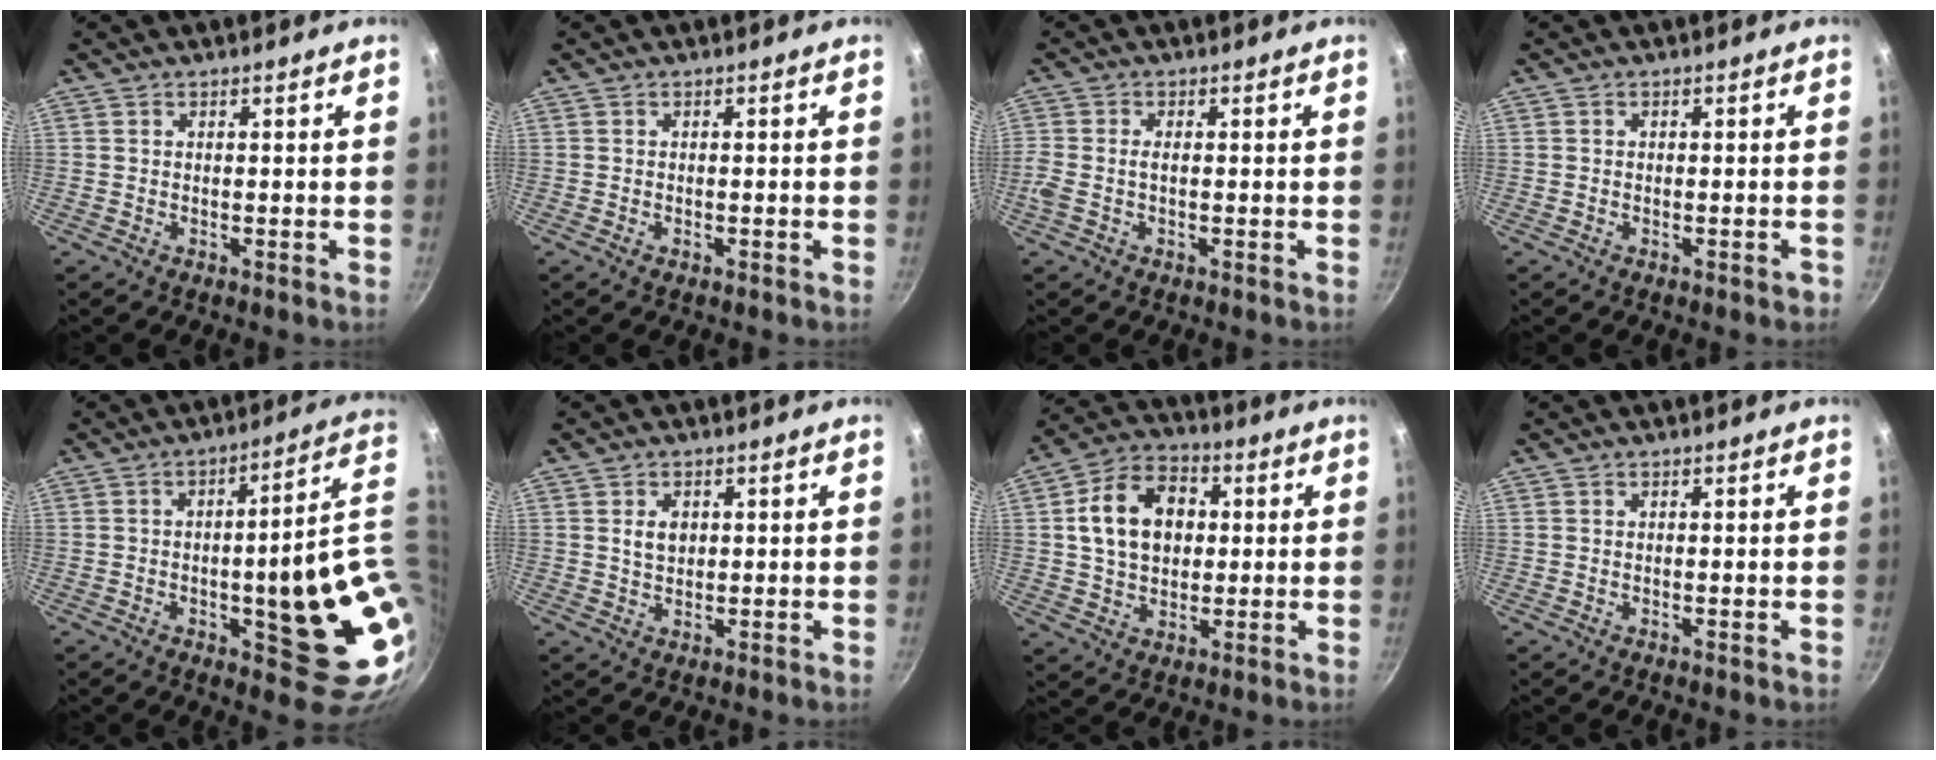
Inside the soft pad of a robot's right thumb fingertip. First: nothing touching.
{"total": 0.6, "force": [-0.3, 0.3, 0.4], "torque": [-0.007, 0.002, -0.006]}
{"total": 3.1, "force": [-0.3, 1.7, 2.6], "torque": [-0.063, 0.005, -0.012]}
{"total": 1.0, "force": [-0.5, 0.5, 0.6], "torque": [-0.006, 0.009, -0.005]}
{"total": 20.7, "force": [-0.6, 5.8, 19.8], "torque": [-0.215, 0.000, -0.001]}
{"total": 3.4, "force": [0.8, 2.5, 2.2], "torque": [-0.027, -0.002, 0.016]}
{"total": 14.0, "force": [2.4, 10.2, 9.2], "torque": [-0.128, 0.015, 0.032]}
{"total": 0.0}